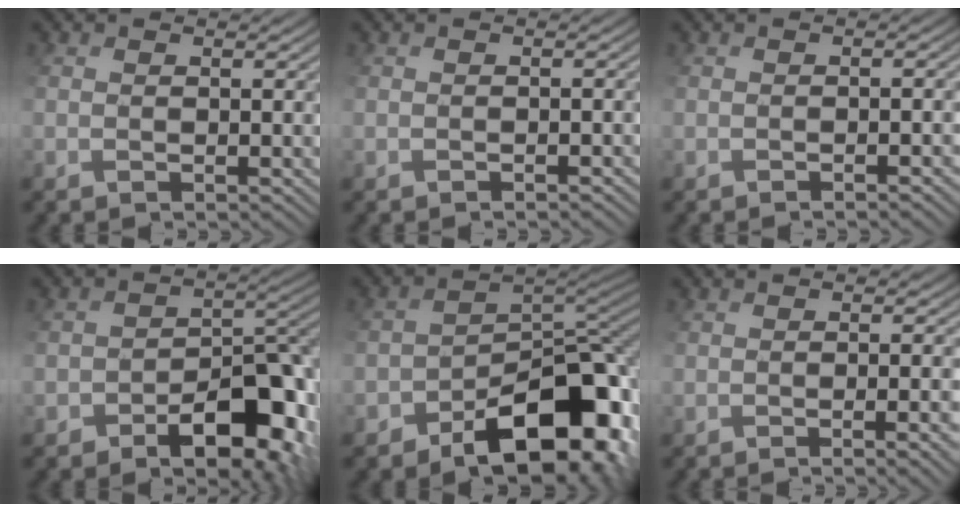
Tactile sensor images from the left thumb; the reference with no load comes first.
{"total": 1.5, "force": [-1.3, 0.3, 0.7], "torque": [-0.004, 0.006, -0.006]}
{"total": 2.8, "force": [-1.6, 0.7, 2.2], "torque": [-0.011, 0.008, -0.004]}
{"total": 10.6, "force": [-5.5, 5.9, 6.8], "torque": [-0.084, -0.009, -0.083]}
{"total": 14.2, "force": [-7.4, 7.7, 9.3], "torque": [-0.116, -0.016, -0.108]}
{"total": 5.7, "force": [-2.0, 1.7, 5.0], "torque": [-0.050, 0.003, -0.003]}